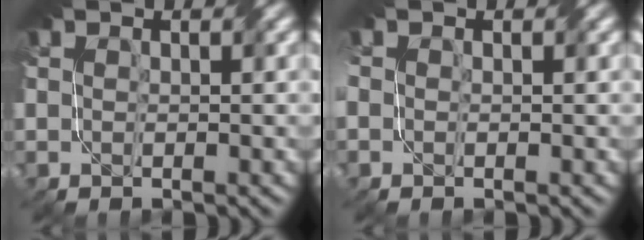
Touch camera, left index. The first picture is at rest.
{"total": 1.0, "force": [-0.2, 0.7, 0.7], "torque": [-0.013, 0.005, -0.013]}